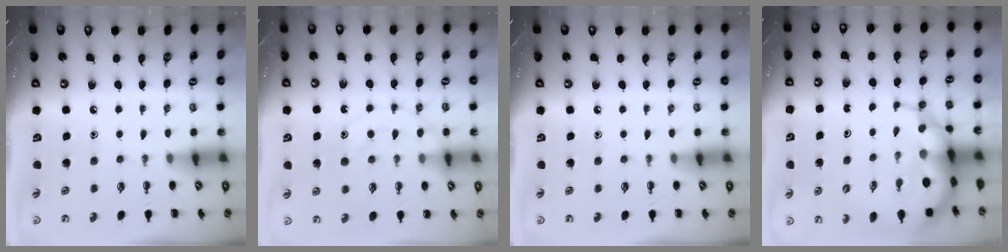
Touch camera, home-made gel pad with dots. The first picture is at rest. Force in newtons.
{"total": 12.5, "press": 12.5, "slide": 0.9}
{"total": 0.0}
{"total": 10.4, "press": 10.0, "slide": 2.8}